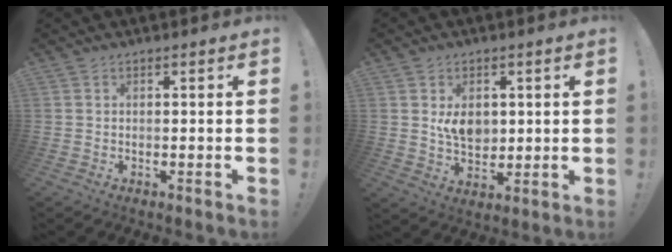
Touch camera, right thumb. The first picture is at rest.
{"total": 7.6, "force": [1.5, 5.6, 5.0], "torque": [-0.071, -0.006, 0.028]}